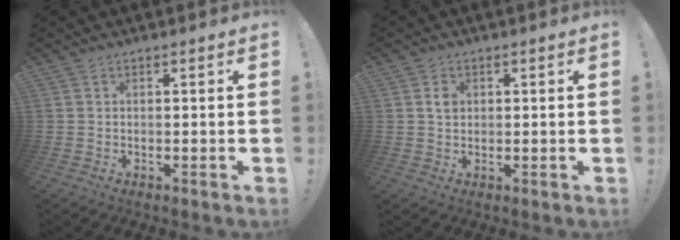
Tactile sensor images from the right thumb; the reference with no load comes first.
{"total": 2.4, "force": [0.6, 1.9, 1.4], "torque": [-0.007, -0.005, 0.005]}